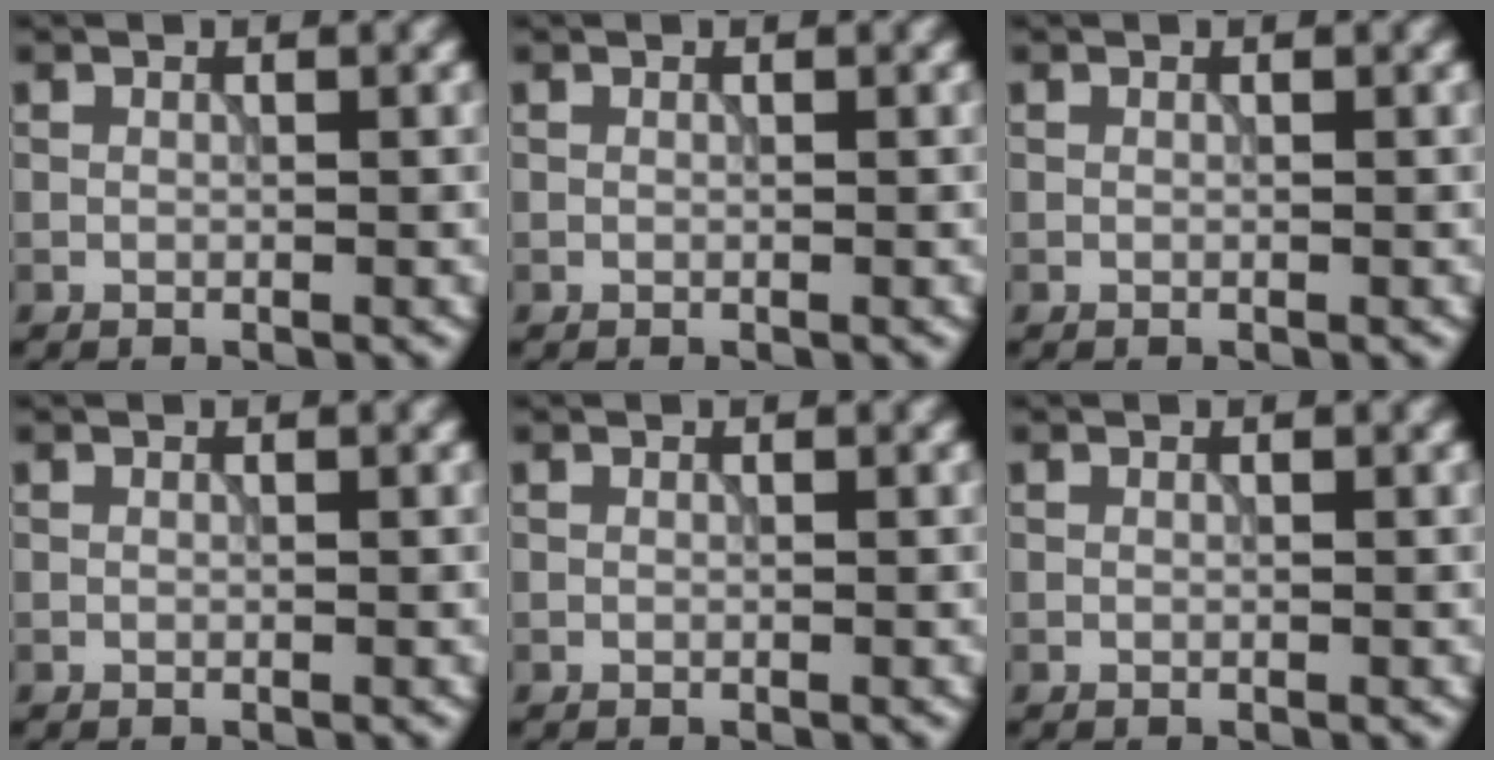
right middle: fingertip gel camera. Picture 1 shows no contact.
{"total": 0.0}
{"total": 0.0}
{"total": 0.0}
{"total": 0.0}
{"total": 0.0}